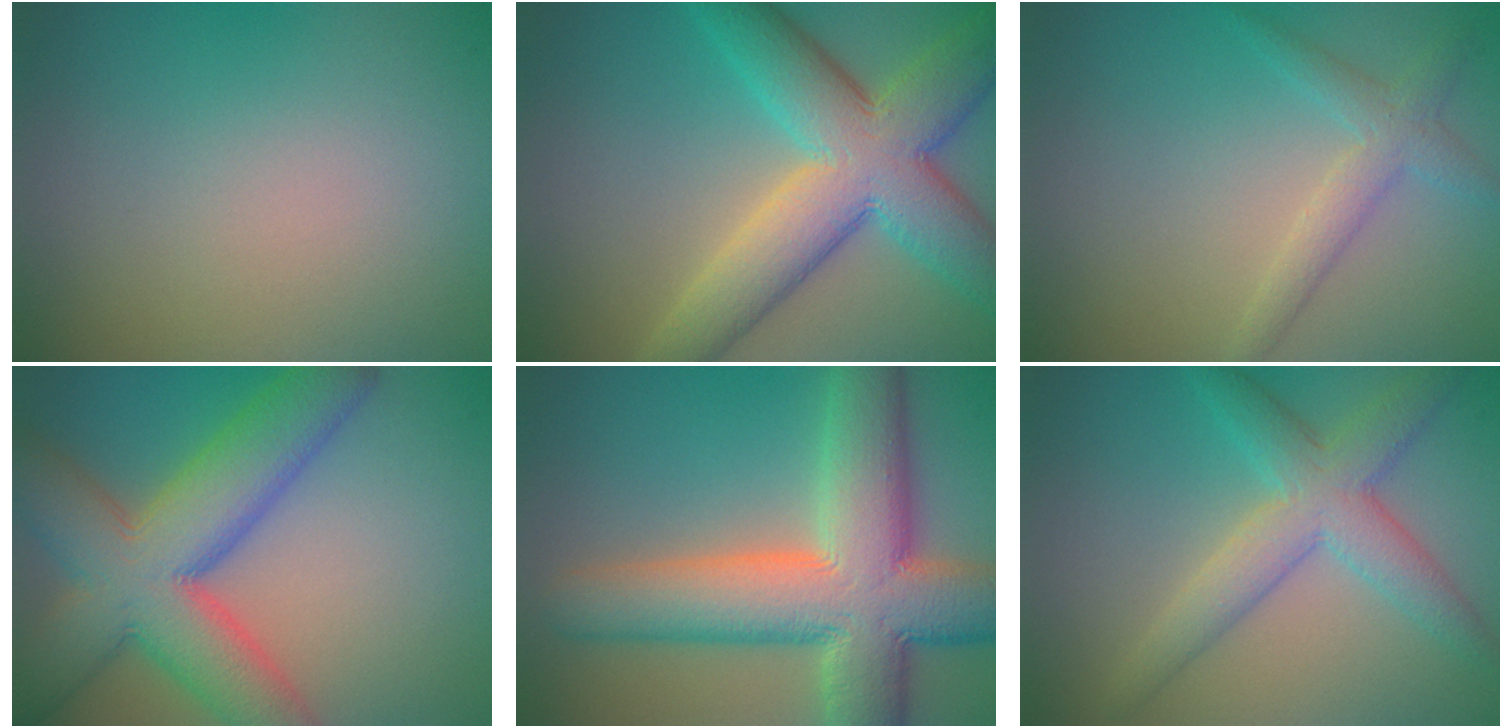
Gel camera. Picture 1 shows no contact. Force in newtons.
{"total": 10.3, "press": 10.3, "slide": 0.1}
{"total": 2.3, "press": 2.3, "slide": 0.2}
{"total": 11.3, "press": 11.3, "slide": 0.5}
{"total": 12.1, "press": 12.0, "slide": 0.8}
{"total": 5.2, "press": 5.1, "slide": 0.3}